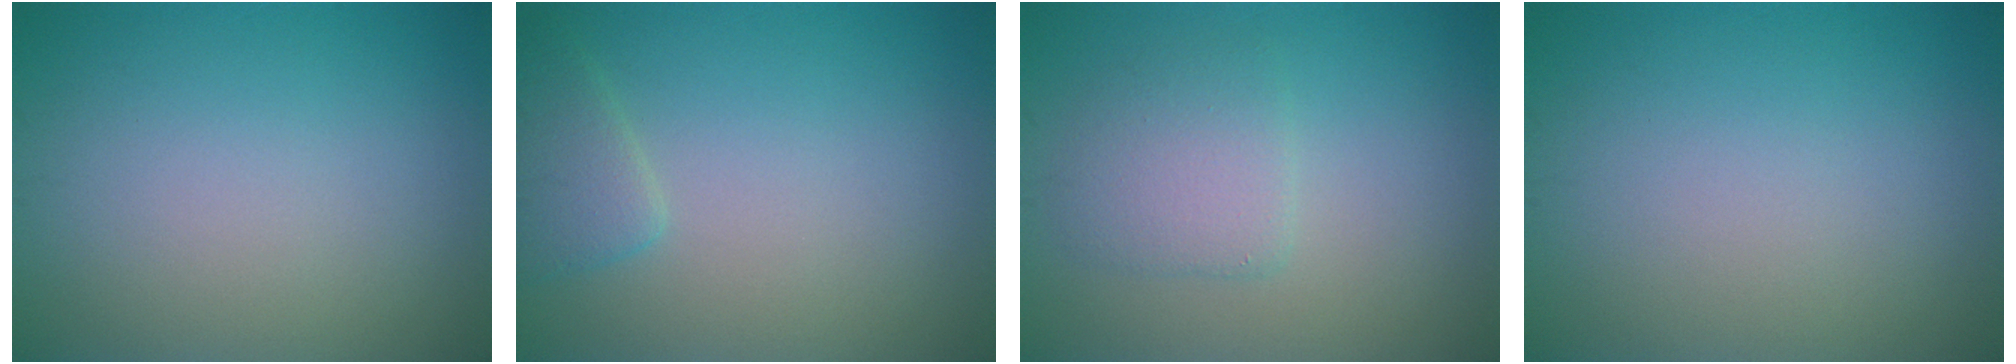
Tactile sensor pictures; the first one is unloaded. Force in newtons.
{"total": 2.1, "press": 2.1, "slide": 0.2}
{"total": 2.9, "press": 2.9, "slide": 0.3}
{"total": 0.0}